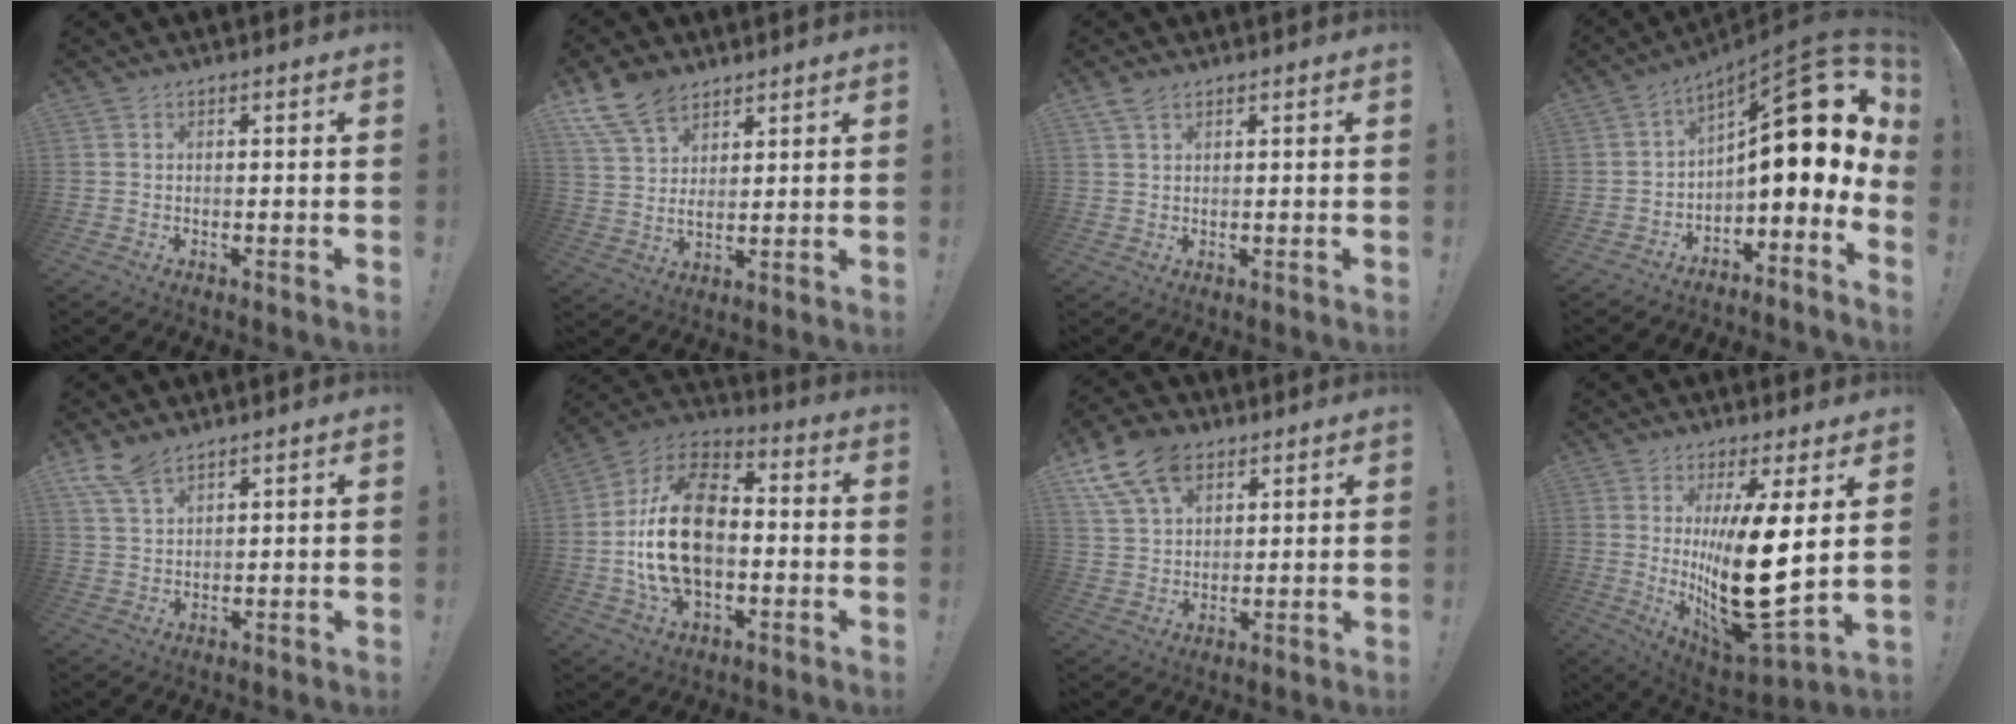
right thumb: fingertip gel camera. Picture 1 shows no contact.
{"total": 10.6, "force": [7.6, 5.6, 5.0], "torque": [-0.095, -0.033, 0.149]}
{"total": 3.1, "force": [2.1, 1.4, 1.8], "torque": [-0.033, -0.006, 0.039]}
{"total": 18.8, "force": [5.5, 6.8, 16.7], "torque": [-0.227, -0.046, 0.094]}
{"total": 6.7, "force": [5.1, 2.5, 3.6], "torque": [-0.077, -0.022, 0.099]}
{"total": 22.7, "force": [-1.9, 14.9, 17.1], "torque": [-0.309, 0.033, -0.025]}
{"total": 13.8, "force": [7.7, 8.8, 7.4], "torque": [-0.121, -0.034, 0.150]}
{"total": 20.3, "force": [3.0, 6.4, 19.1], "torque": [-0.320, -0.053, 0.051]}